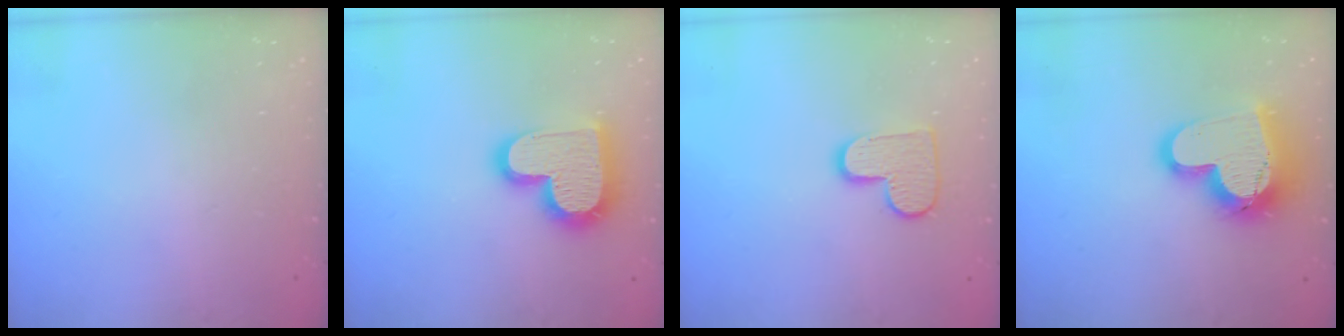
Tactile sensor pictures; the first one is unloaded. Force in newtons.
{"total": 17.7, "press": 17.6, "slide": 1.3}
{"total": 9.8, "press": 9.8, "slide": 0.6}
{"total": 17.4, "press": 17.4, "slide": 1.3}